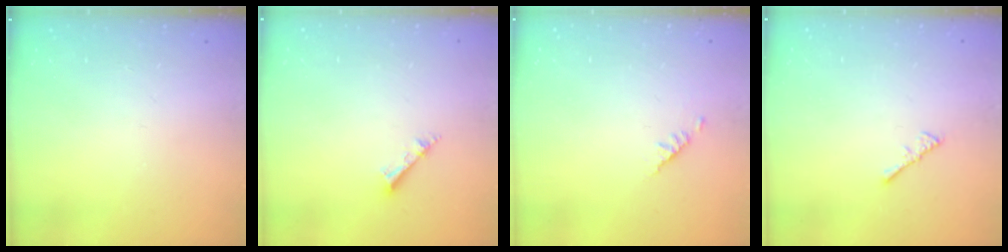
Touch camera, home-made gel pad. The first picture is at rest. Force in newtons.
{"total": 2.3, "press": 2.3, "slide": 0.1}
{"total": 1.9, "press": 1.8, "slide": 0.5}
{"total": 2.2, "press": 2.1, "slide": 0.5}